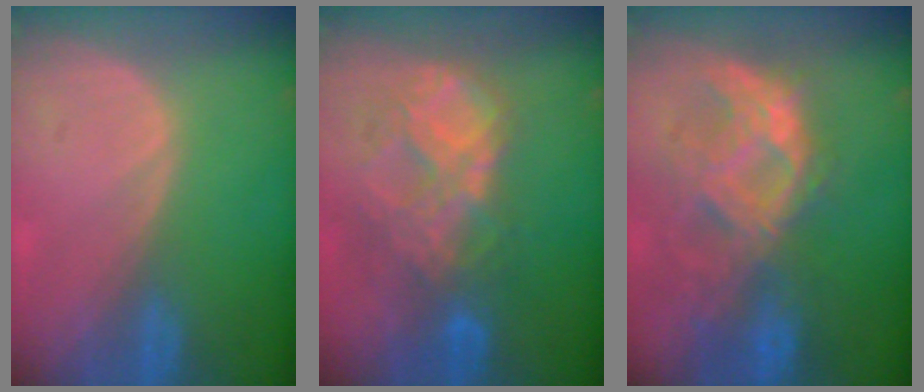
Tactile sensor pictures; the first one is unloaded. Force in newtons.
{"total": 9.0, "press": 7.7, "slide": 4.6}
{"total": 9.6, "press": 8.9, "slide": 3.8}